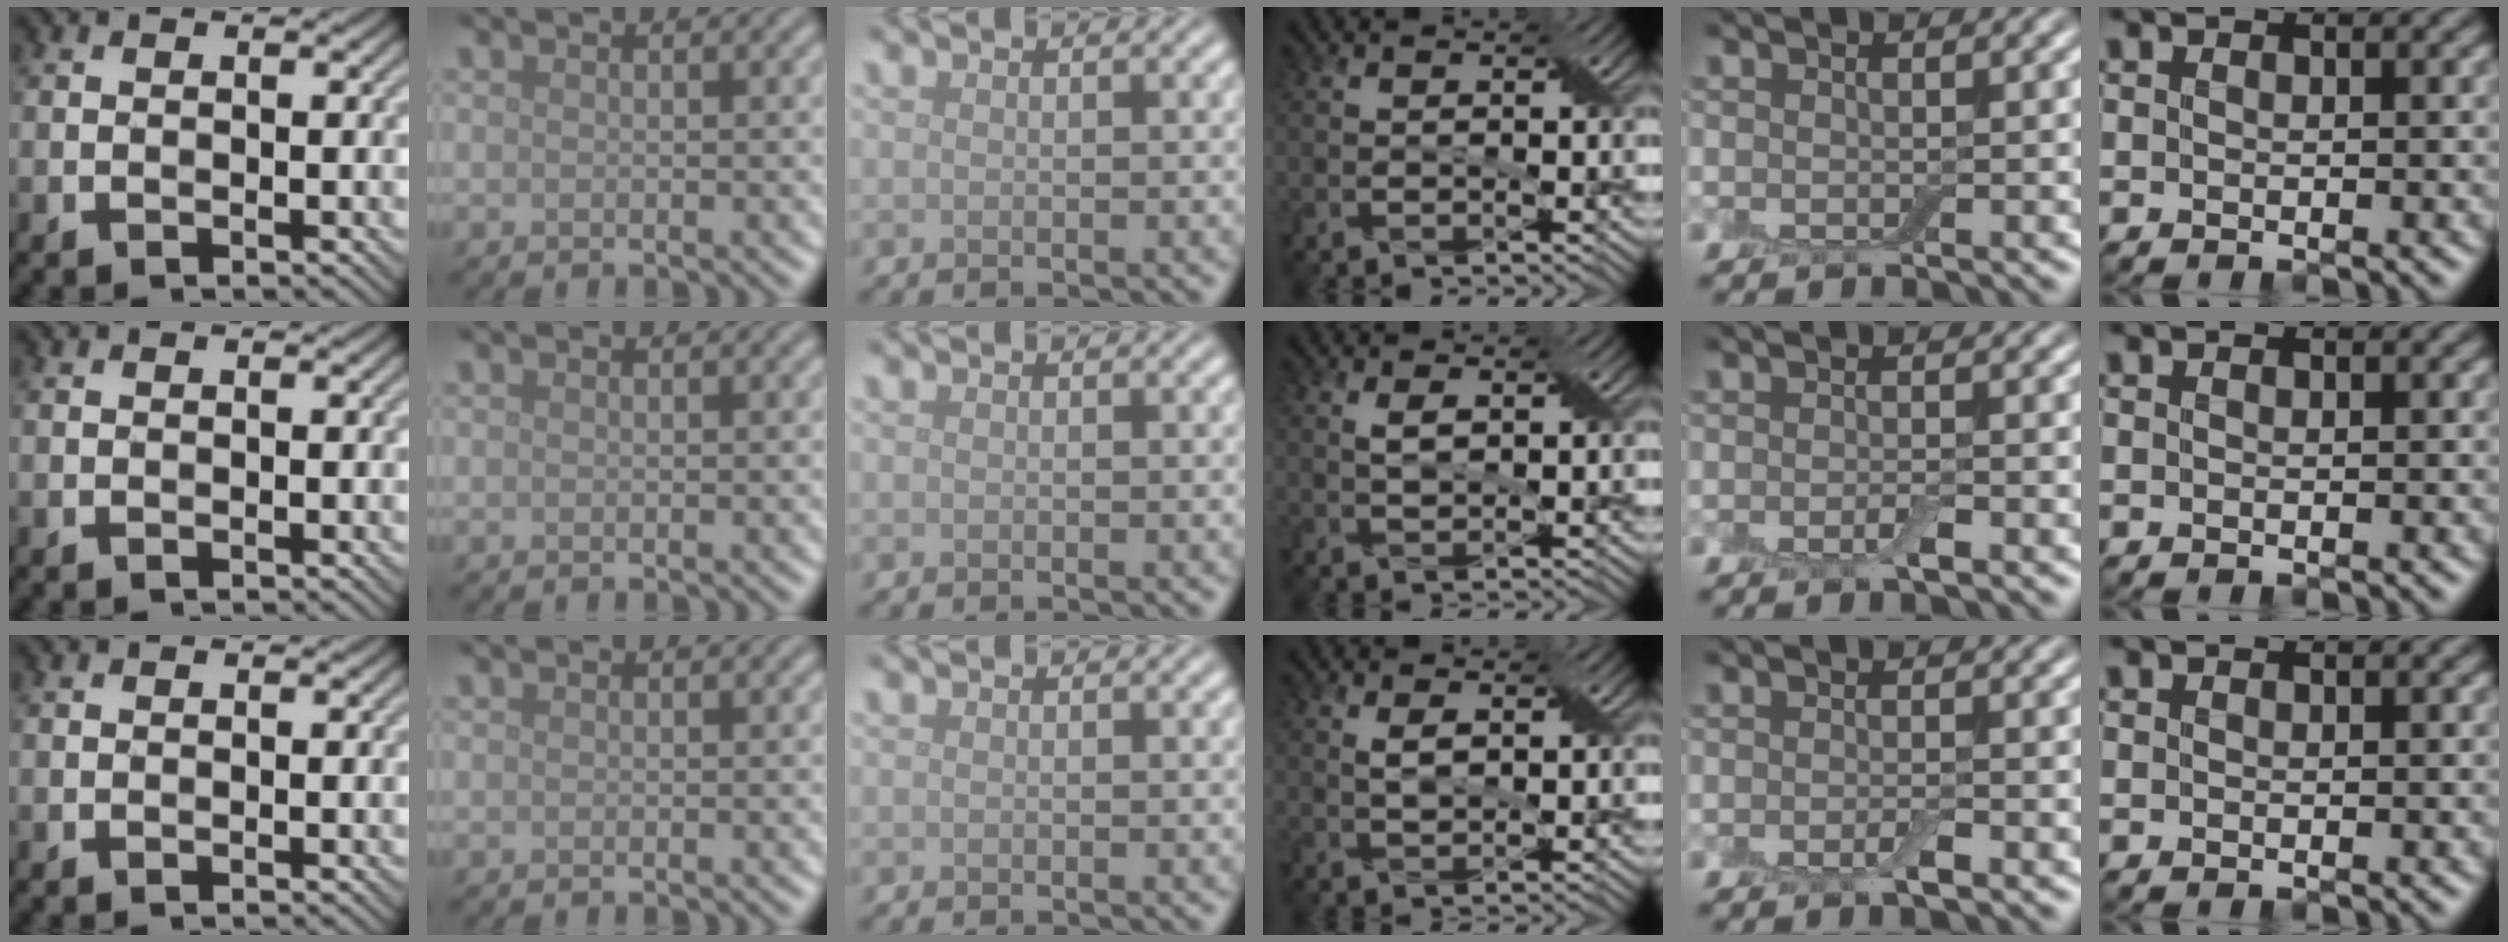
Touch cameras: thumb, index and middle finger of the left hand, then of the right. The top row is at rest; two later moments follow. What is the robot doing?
{"motion": "shake", "object": "box of matches"}